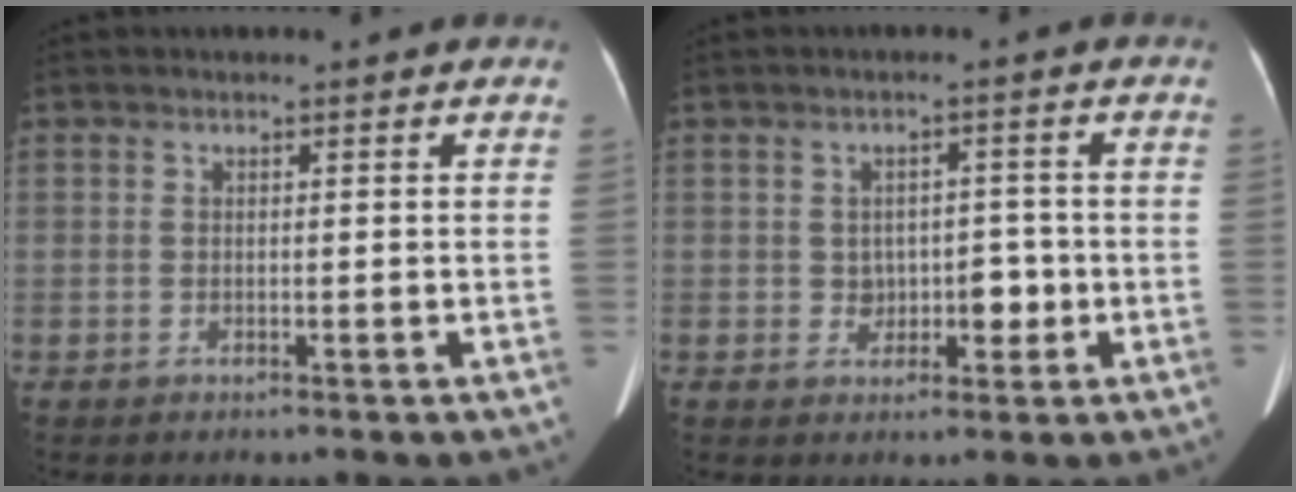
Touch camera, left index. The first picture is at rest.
{"total": 3.8, "force": [-0.8, 2.9, 2.5], "torque": [-0.030, 0.014, -0.004]}